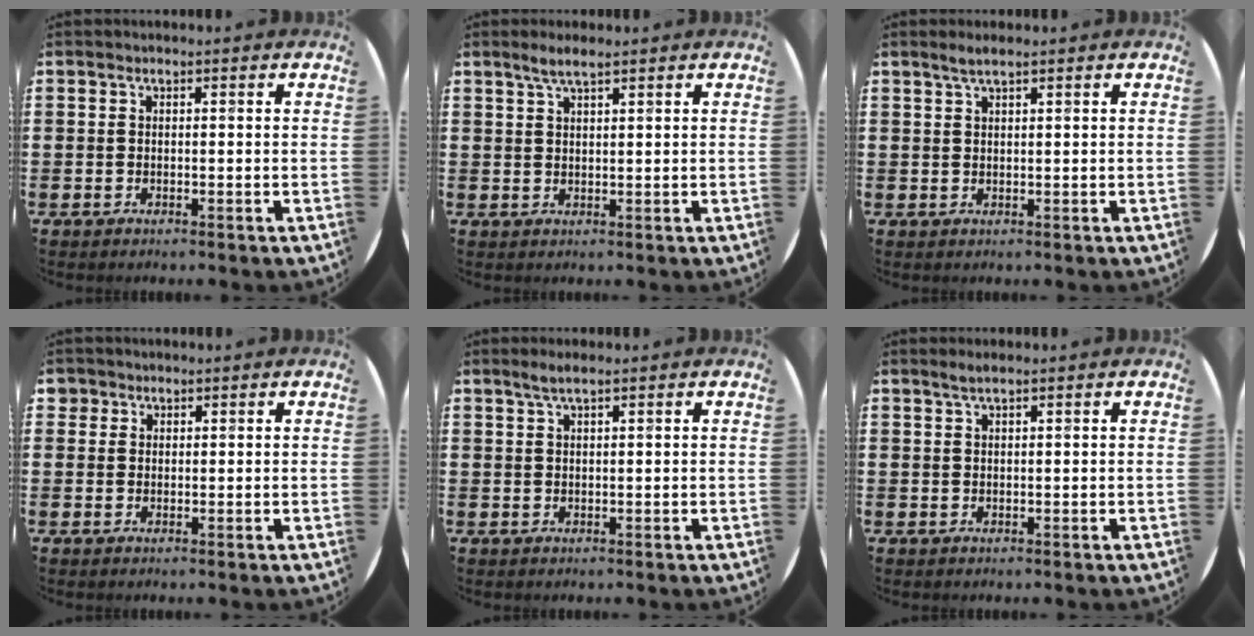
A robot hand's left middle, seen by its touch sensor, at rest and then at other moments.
{"total": 2.6, "force": [2.1, 0.4, 1.6], "torque": [-0.032, 0.006, 0.036]}
{"total": 1.7, "force": [1.3, 0.1, 1.0], "torque": [-0.020, 0.004, 0.023]}
{"total": 1.6, "force": [1.2, 1.0, 0.0], "torque": [0.006, 0.001, 0.023]}
{"total": 1.9, "force": [1.5, 0.1, 1.2], "torque": [-0.023, 0.004, 0.025]}
{"total": 1.3, "force": [1.0, 0.0, 0.8], "torque": [-0.015, 0.003, 0.018]}